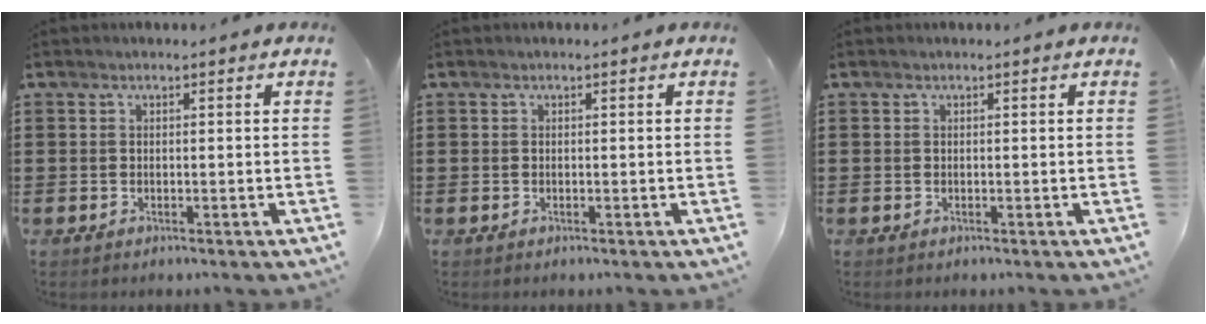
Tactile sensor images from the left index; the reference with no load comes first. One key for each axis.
{"total": 0.0}
{"total": 0.0}